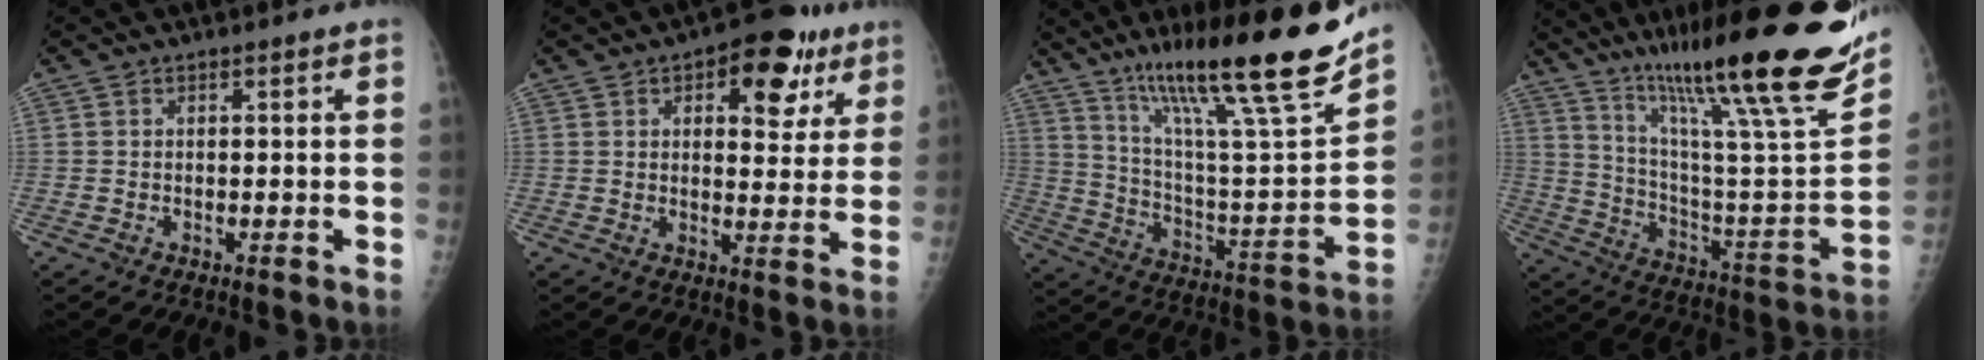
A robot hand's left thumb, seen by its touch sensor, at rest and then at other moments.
{"total": 12.7, "force": [6.4, 6.4, 8.9], "torque": [-0.069, -0.015, 0.080]}
{"total": 26.6, "force": [17.8, 3.4, 19.5], "torque": [-0.294, -0.059, 0.302]}
{"total": 32.5, "force": [22.4, 3.6, 23.3], "torque": [-0.343, -0.093, 0.347]}